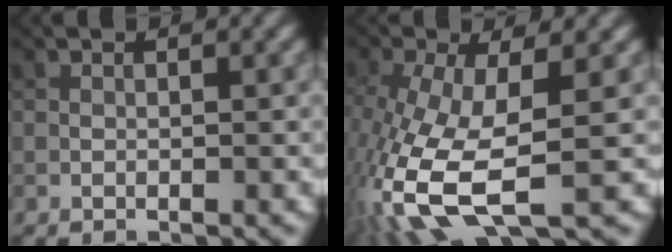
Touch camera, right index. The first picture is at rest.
{"total": 10.1, "force": [-3.2, 4.4, 8.5], "torque": [-0.205, -0.026, -0.058]}